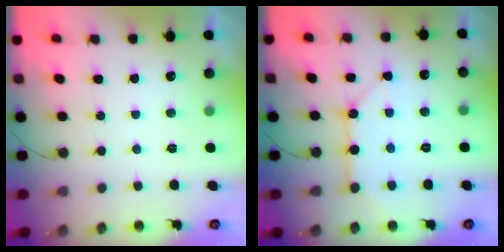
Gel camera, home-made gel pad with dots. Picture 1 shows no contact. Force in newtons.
{"total": 10.4, "press": 10.3, "slide": 1.1}